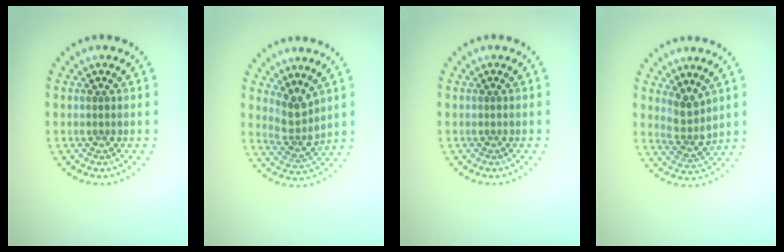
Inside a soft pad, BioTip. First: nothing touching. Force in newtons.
{"total": 2.8, "press": 2.2, "slide": 1.7}
{"total": 0.0}
{"total": 2.7, "press": 2.2, "slide": 1.6}